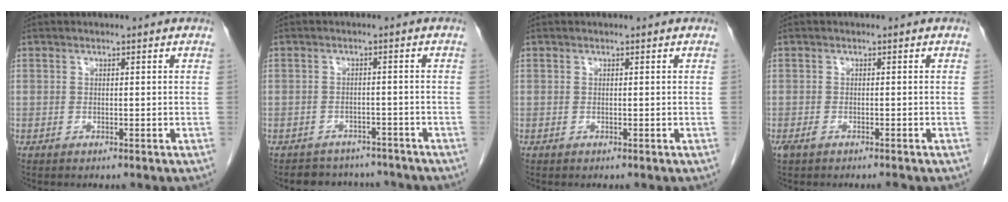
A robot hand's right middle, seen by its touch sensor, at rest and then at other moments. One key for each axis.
{"total": 6.8, "fx": -6.2, "fy": 2.9, "fz": 0.3, "tx": 0.004, "ty": 0.013, "tz": -0.076}
{"total": 0.0}
{"total": 2.2, "fx": -1.7, "fy": 0.5, "fz": 1.3, "tx": -0.024, "ty": -0.005, "tz": -0.027}